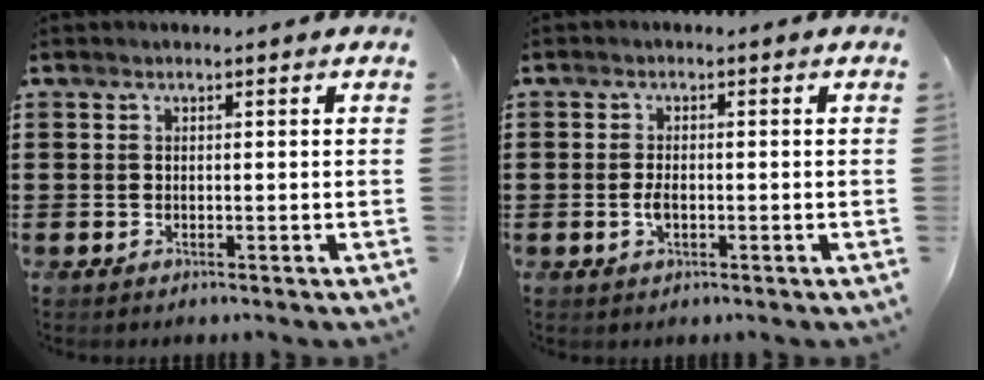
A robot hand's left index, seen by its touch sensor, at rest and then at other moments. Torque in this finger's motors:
{"motor_torque": [0.13, 0.26, 0.07, 0.02]}